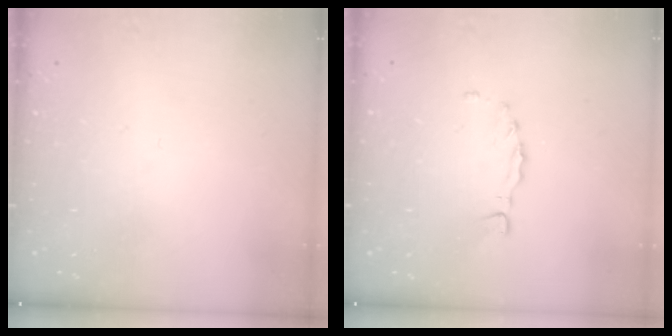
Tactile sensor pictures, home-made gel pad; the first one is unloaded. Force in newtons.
{"total": 1.7, "press": 1.7, "slide": 0.2}